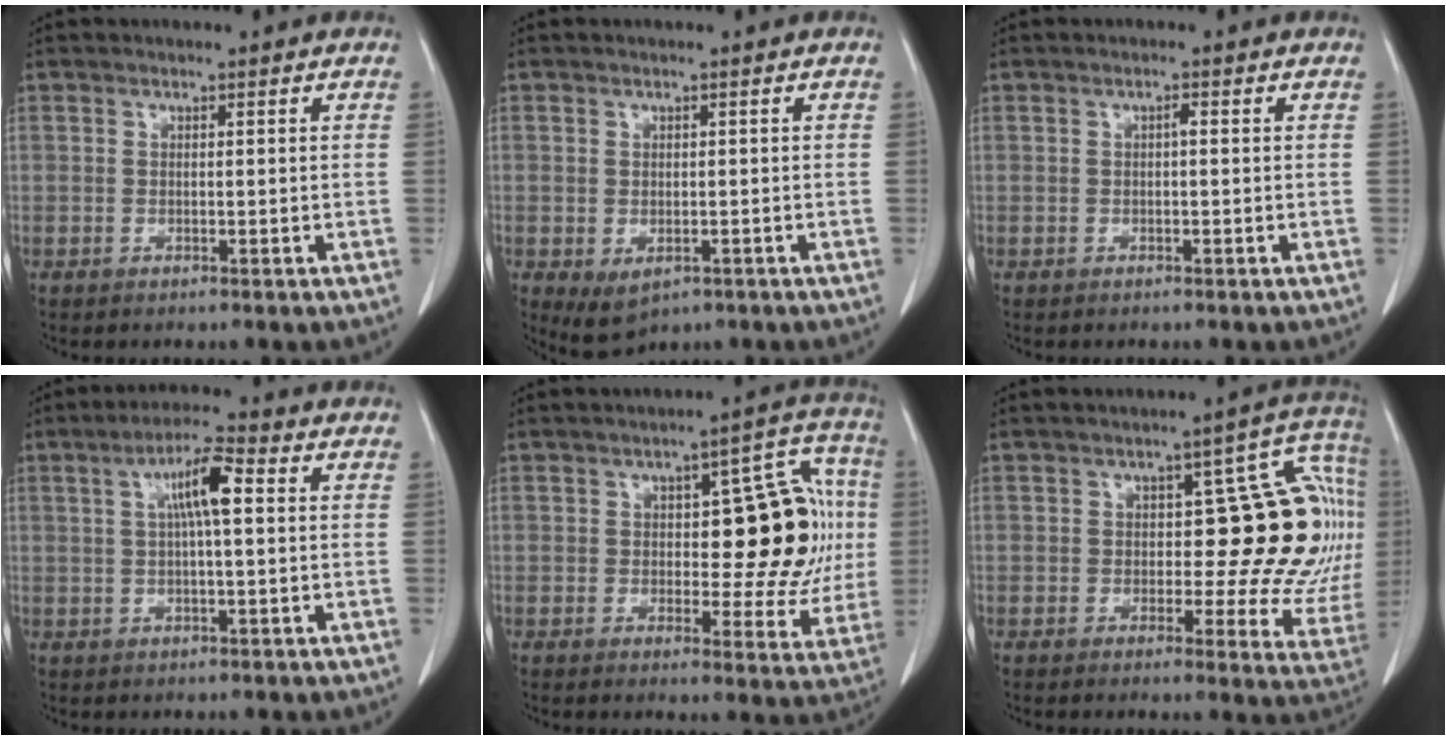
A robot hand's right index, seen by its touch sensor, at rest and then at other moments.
{"total": 4.1, "force": [-1.6, 2.7, 2.6], "torque": [-0.043, -0.004, -0.010]}
{"total": 0.9, "force": [0.1, 0.2, 0.9], "torque": [-0.012, 0.004, 0.001]}
{"total": 6.9, "force": [1.5, 0.9, 6.6], "torque": [-0.117, 0.017, 0.024]}
{"total": 15.6, "force": [1.4, 6.5, 14.2], "torque": [-0.152, 0.035, 0.023]}
{"total": 19.6, "force": [1.7, 8.0, 17.8], "torque": [-0.169, 0.036, 0.022]}